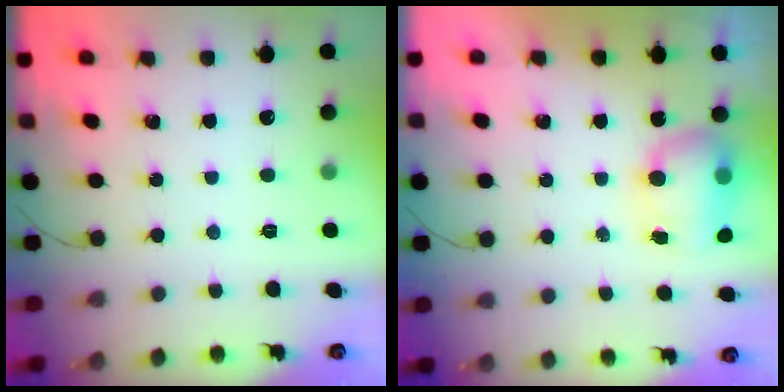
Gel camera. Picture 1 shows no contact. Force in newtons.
{"total": 7.8, "press": 7.7, "slide": 1.1}